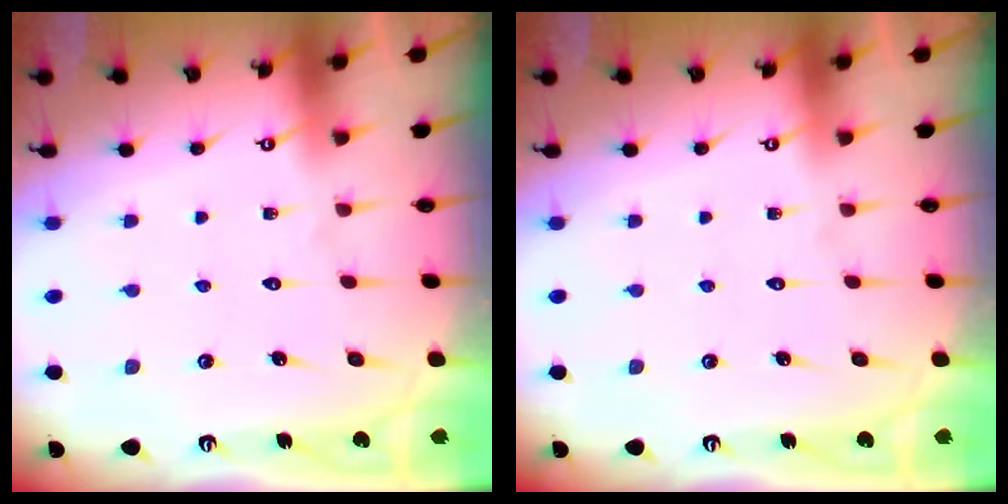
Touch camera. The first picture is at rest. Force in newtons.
{"total": 0.0}